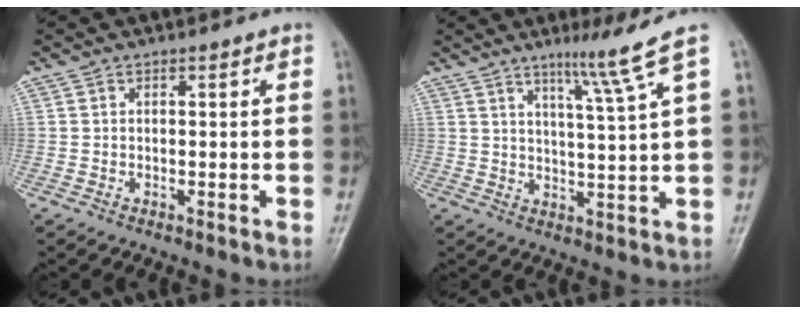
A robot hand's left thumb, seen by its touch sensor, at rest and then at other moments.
{"total": 7.2, "force": [4.4, -1.5, 5.5], "torque": [-0.087, -0.039, 0.075]}